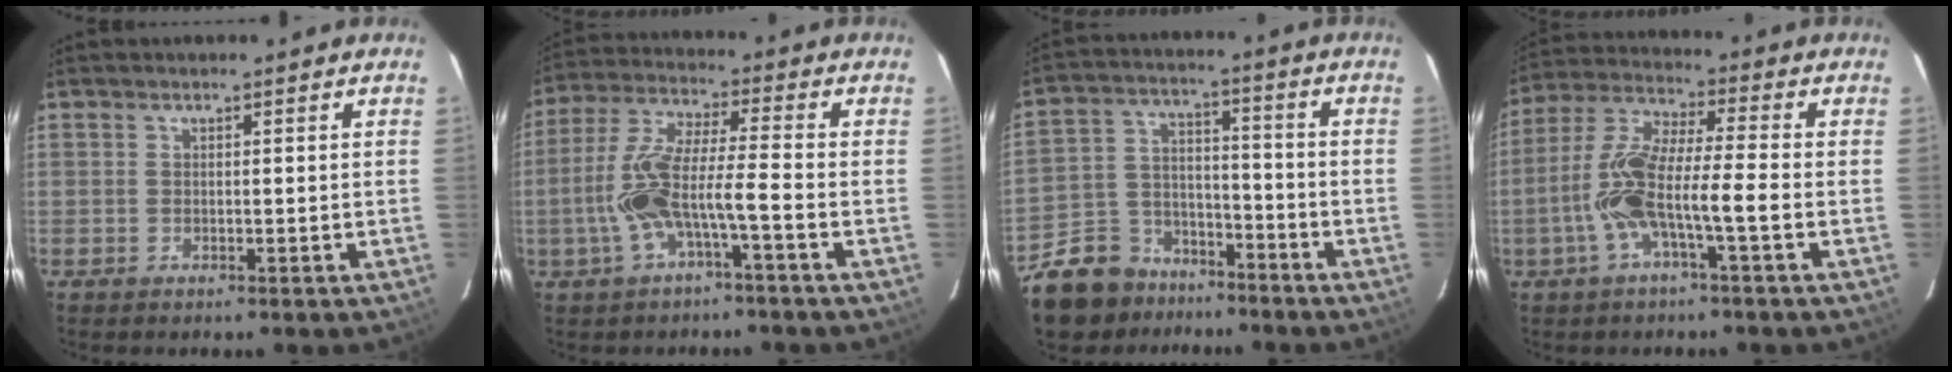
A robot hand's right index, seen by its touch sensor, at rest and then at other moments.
{"total": 9.6, "force": [-3.3, 1.1, 8.9], "torque": [-0.194, 0.019, -0.064]}
{"total": 11.7, "force": [-9.0, 7.0, 2.3], "torque": [-0.061, 0.032, -0.154]}
{"total": 10.8, "force": [-3.2, 1.1, 10.2], "torque": [-0.219, 0.017, -0.065]}